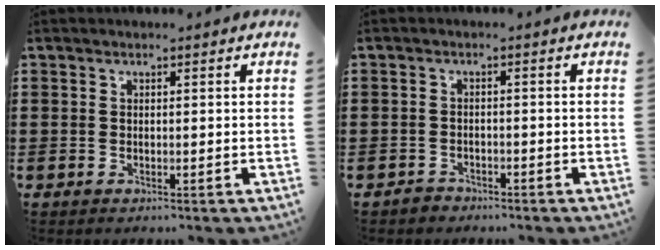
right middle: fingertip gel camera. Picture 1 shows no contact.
{"total": 1.3, "force": [-1.2, 0.5, -0.1], "torque": [-0.002, 0.004, -0.029]}